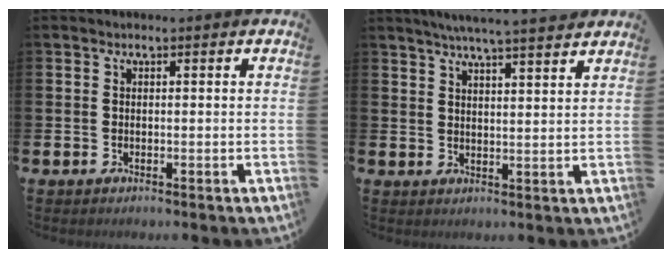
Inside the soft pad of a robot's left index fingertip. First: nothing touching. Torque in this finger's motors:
{"motor_torque": [1.01, -1.13, 0.52, 0.06]}